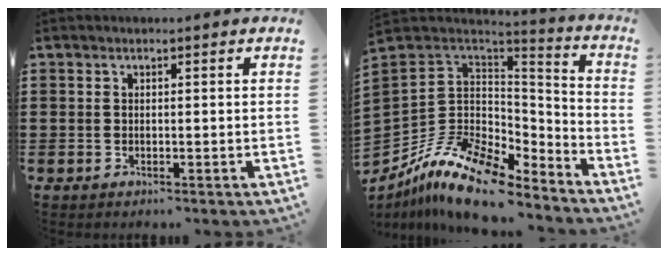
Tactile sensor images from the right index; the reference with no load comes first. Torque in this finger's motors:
{"motor_torque": [0.69, -0.22, -0.12, -0.21]}